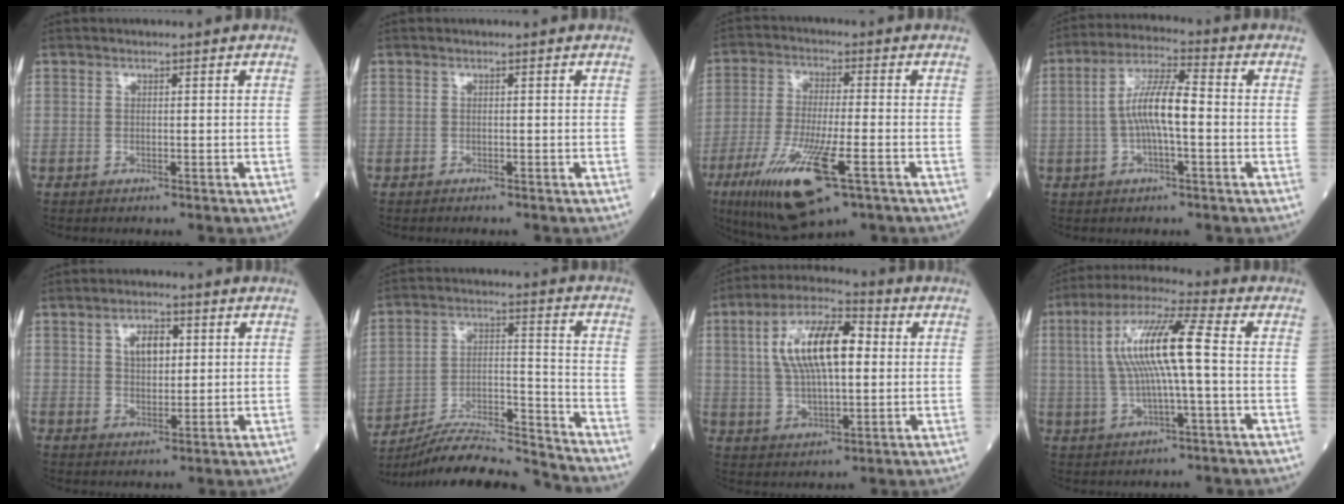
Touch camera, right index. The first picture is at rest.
{"total": 0.0}
{"total": 14.7, "force": [-6.9, 2.7, 12.7], "torque": [-0.256, -0.033, -0.114]}
{"total": 8.5, "force": [-0.7, 1.6, 8.3], "torque": [-0.162, 0.017, -0.017]}
{"total": 4.7, "force": [1.5, 2.6, 3.7], "torque": [-0.063, 0.006, 0.028]}
{"total": 15.1, "force": [-14.6, -0.6, 3.5], "torque": [-0.058, 0.023, -0.251]}
{"total": 13.7, "force": [2.6, 4.9, 12.6], "torque": [-0.243, 0.026, 0.044]}
{"total": 12.3, "force": [0.8, 0.9, 12.2], "torque": [-0.240, 0.020, 0.013]}